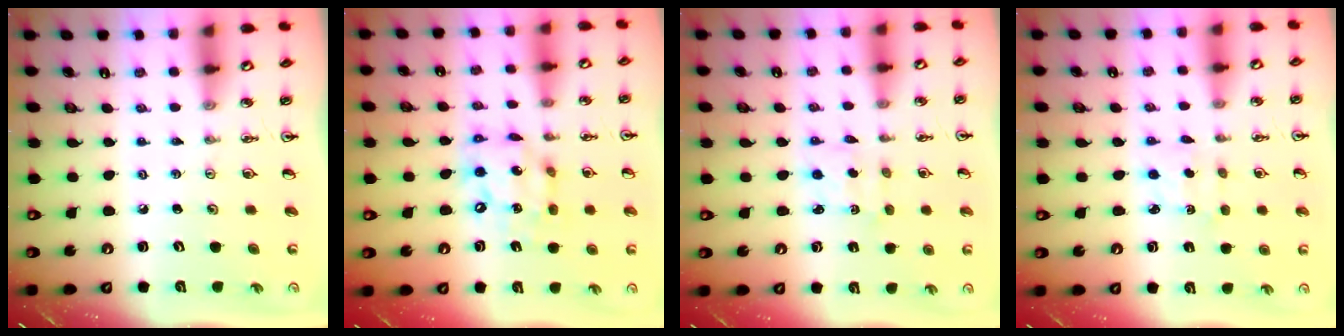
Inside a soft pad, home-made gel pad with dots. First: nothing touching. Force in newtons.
{"total": 13.7, "press": 13.6, "slide": 1.3}
{"total": 2.3, "press": 2.1, "slide": 0.8}
{"total": 2.2, "press": 2.1, "slide": 0.7}